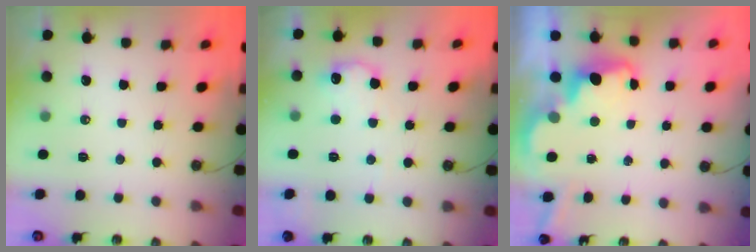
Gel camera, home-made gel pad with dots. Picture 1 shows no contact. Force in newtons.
{"total": 8.5, "press": 8.4, "slide": 0.8}
{"total": 3.6, "press": 3.6, "slide": 0.7}